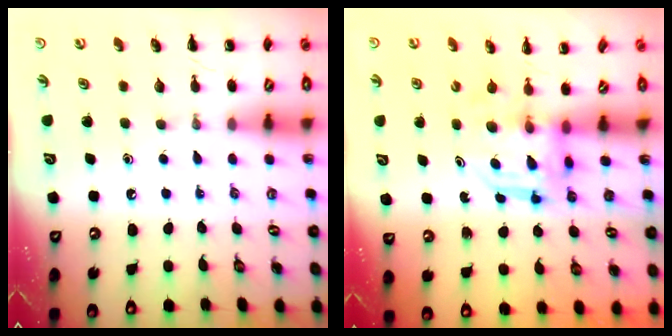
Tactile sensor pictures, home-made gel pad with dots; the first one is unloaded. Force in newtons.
{"total": 3.0, "press": 3.0, "slide": 0.2}